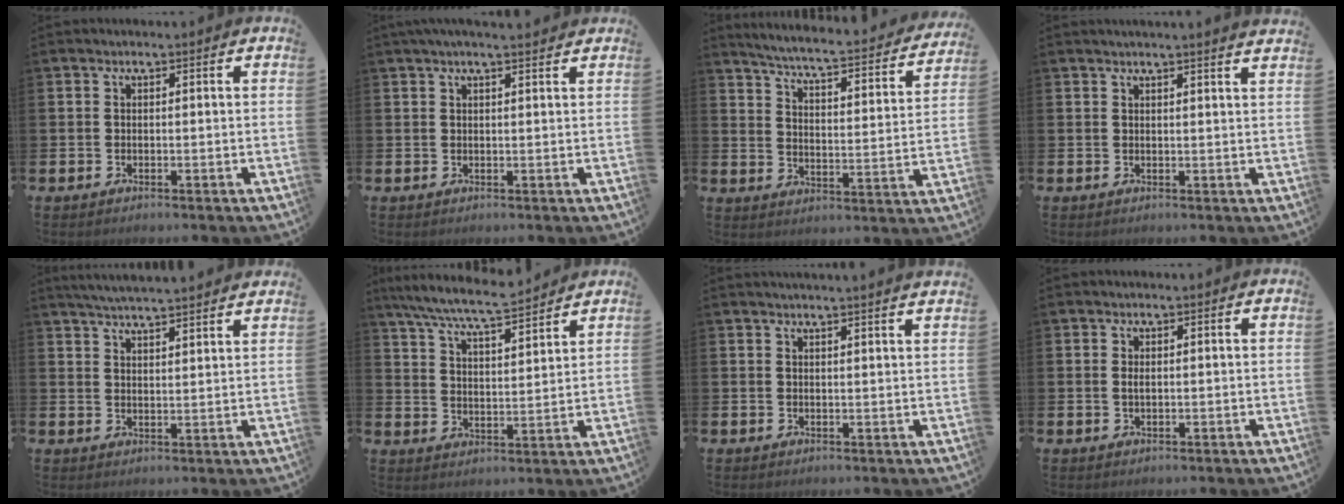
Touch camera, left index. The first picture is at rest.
{"total": 2.2, "force": [1.9, 0.0, 1.0], "torque": [-0.012, -0.006, 0.032]}
{"total": 4.9, "force": [4.6, 0.0, 1.9], "torque": [-0.061, -0.043, 0.068]}
{"total": 1.8, "force": [1.7, -0.4, 0.1], "torque": [0.002, -0.010, 0.031]}
{"total": 4.7, "force": [4.7, -0.3, 0.5], "torque": [-0.026, -0.022, 0.085]}
{"total": 7.9, "force": [7.5, 0.3, 2.4], "torque": [-0.076, -0.042, 0.134]}
{"total": 2.0, "force": [1.9, -0.5, 0.0], "torque": [0.004, -0.013, 0.035]}
{"total": 0.8, "force": [0.2, 0.3, 0.7], "torque": [-0.012, 0.003, 0.002]}